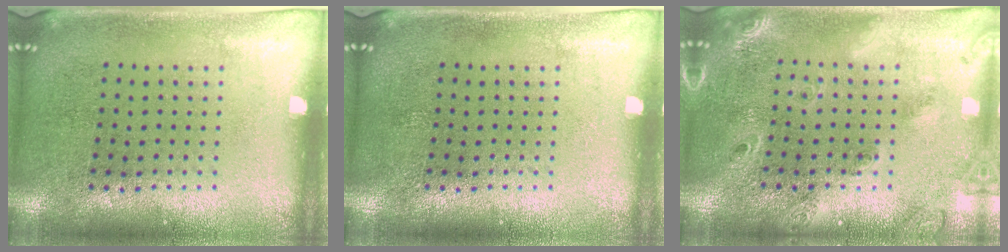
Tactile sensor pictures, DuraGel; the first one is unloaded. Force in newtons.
{"total": 0.0}
{"total": 1.9, "press": 1.7, "slide": 0.8}